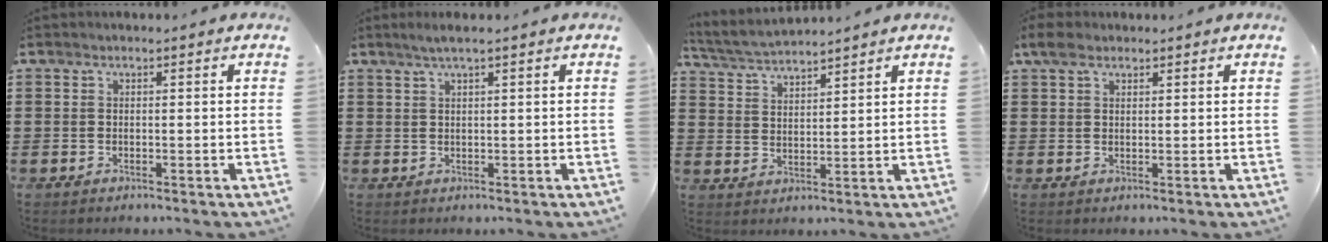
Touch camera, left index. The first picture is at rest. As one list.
[{"total": 1.7, "force": [1.0, -0.1, 1.4], "torque": [-0.027, 0.000, 0.018]}, {"total": 3.7, "force": [3.6, -0.1, 0.7], "torque": [-0.028, -0.015, 0.063]}, {"total": 2.9, "force": [1.8, 1.5, 1.7], "torque": [-0.040, 0.008, 0.033]}]